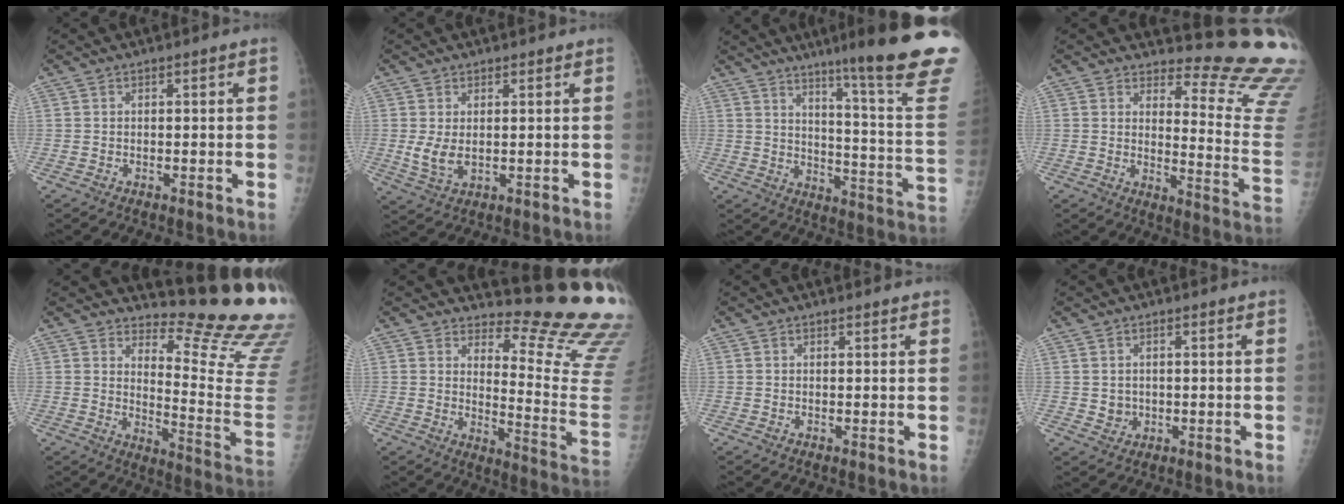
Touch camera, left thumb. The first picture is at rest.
{"total": 4.5, "force": [0.7, 3.0, 3.3], "torque": [-0.061, -0.014, 0.021]}
{"total": 23.6, "force": [16.1, 0.5, 17.3], "torque": [-0.215, -0.105, 0.219]}
{"total": 14.9, "force": [14.3, 1.2, 4.1], "torque": [-0.026, -0.195, 0.155]}
{"total": 17.5, "force": [15.8, 2.0, 7.4], "torque": [-0.070, -0.205, 0.190]}
{"total": 16.4, "force": [14.7, 2.0, 6.9], "torque": [-0.061, -0.195, 0.173]}
{"total": 0.9, "force": [0.8, 0.2, 0.2], "torque": [-0.003, -0.002, 0.012]}
{"total": 2.6, "force": [0.3, 2.4, 0.9], "torque": [-0.004, -0.002, 0.012]}